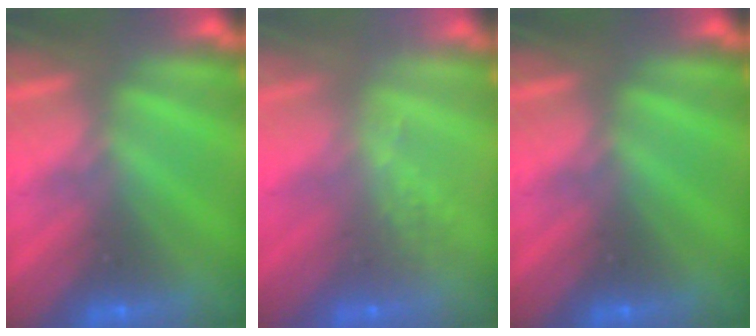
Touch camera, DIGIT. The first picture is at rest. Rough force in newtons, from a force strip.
{"total": 2.5}
{"total": 0.0}